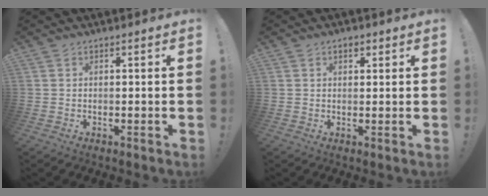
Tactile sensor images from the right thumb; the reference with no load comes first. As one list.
[{"total": 2.3, "force": [1.1, 1.3, 1.5], "torque": [-0.018, 0.000, 0.017]}]